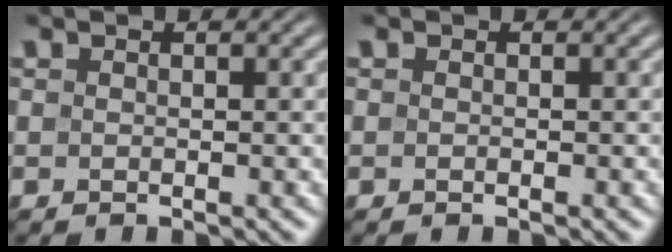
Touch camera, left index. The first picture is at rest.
{"total": 0.0}